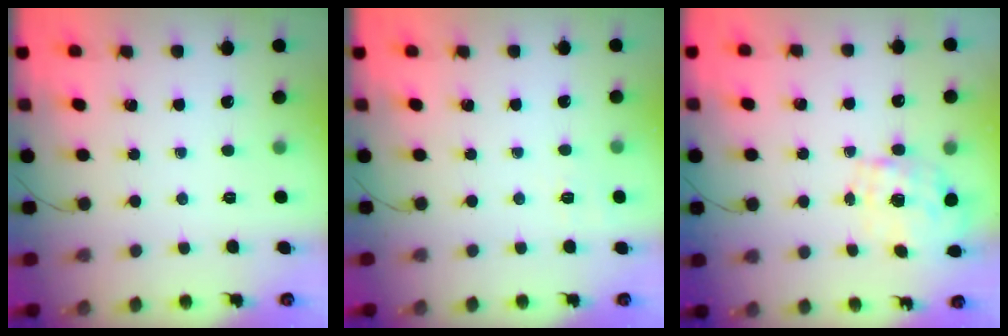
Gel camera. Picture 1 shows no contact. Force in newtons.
{"total": 3.4, "press": 2.8, "slide": 1.9}
{"total": 1.6, "press": 1.5, "slide": 0.6}